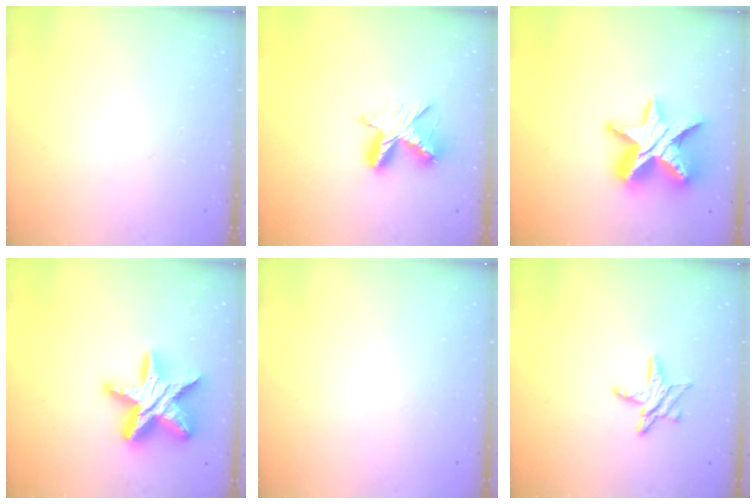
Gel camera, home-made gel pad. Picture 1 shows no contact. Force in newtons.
{"total": 9.6, "press": 9.6, "slide": 0.8}
{"total": 18.2, "press": 18.2, "slide": 1.2}
{"total": 20.7, "press": 20.7, "slide": 1.9}
{"total": 0.0}
{"total": 8.6, "press": 8.6, "slide": 0.5}